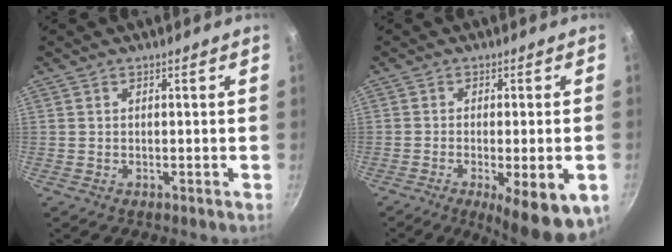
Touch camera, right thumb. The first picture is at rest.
{"total": 12.5, "force": [-4.8, 3.5, 11.0], "torque": [-0.147, 0.001, -0.065]}